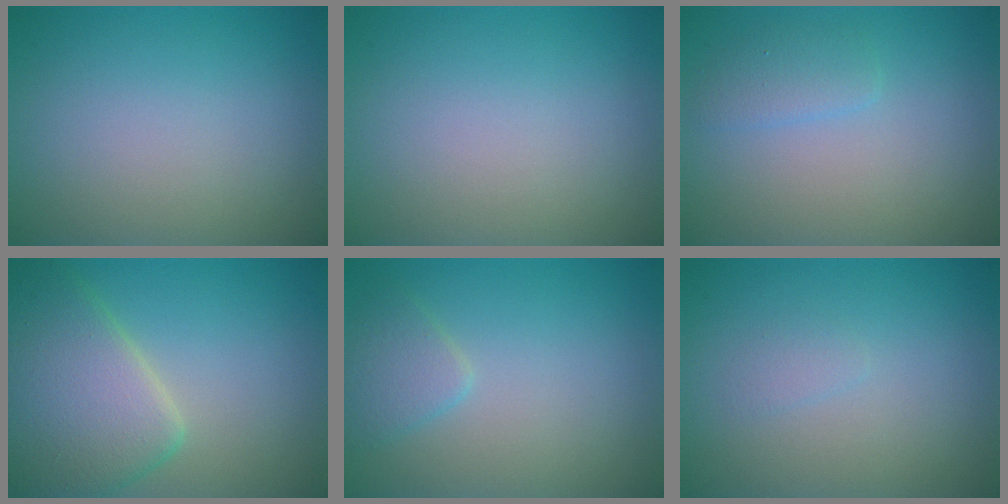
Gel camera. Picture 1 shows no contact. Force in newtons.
{"total": 0.0}
{"total": 1.5, "press": 1.5, "slide": 0.1}
{"total": 7.6, "press": 7.6, "slide": 0.3}
{"total": 1.9, "press": 1.9, "slide": 0.2}
{"total": 0.7, "press": 0.7, "slide": 0.0}